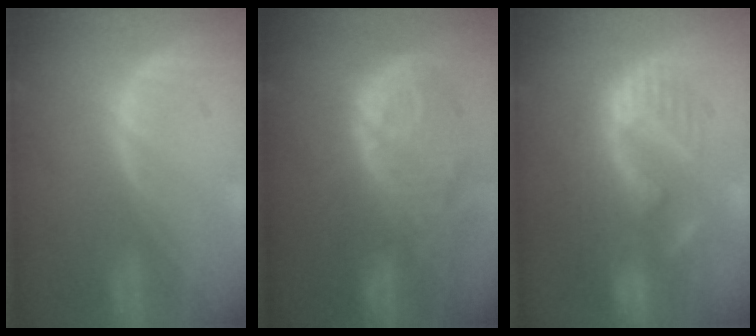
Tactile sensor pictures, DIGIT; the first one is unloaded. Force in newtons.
{"total": 12.7, "press": 11.3, "slide": 5.8}
{"total": 11.0, "press": 9.7, "slide": 5.3}